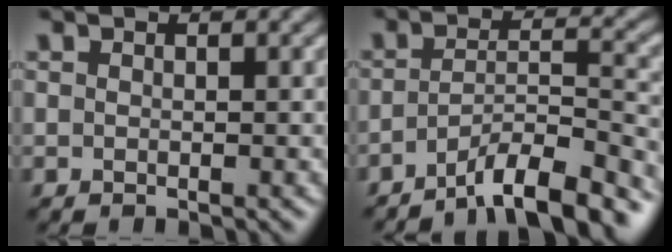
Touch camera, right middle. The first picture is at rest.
{"total": 7.4, "force": [-5.5, 1.4, 4.7], "torque": [-0.071, 0.005, -0.093]}